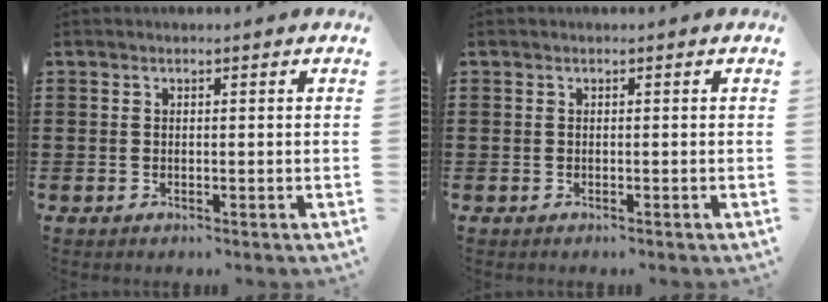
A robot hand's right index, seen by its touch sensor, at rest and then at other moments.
{"total": 0.0}